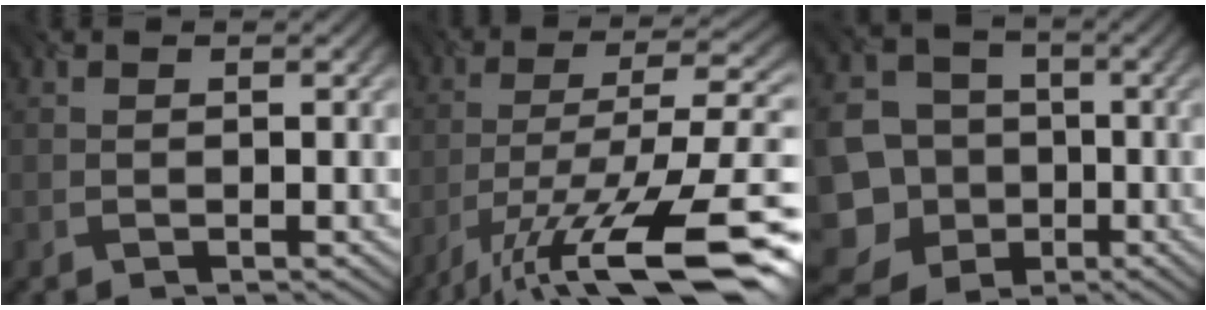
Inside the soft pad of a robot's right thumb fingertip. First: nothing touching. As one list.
[{"total": 16.5, "force": [-9.5, 4.9, 12.5], "torque": [-0.221, -0.005, -0.162]}, {"total": 11.9, "force": [-3.7, 10.6, 3.9], "torque": [-0.121, -0.040, -0.089]}]